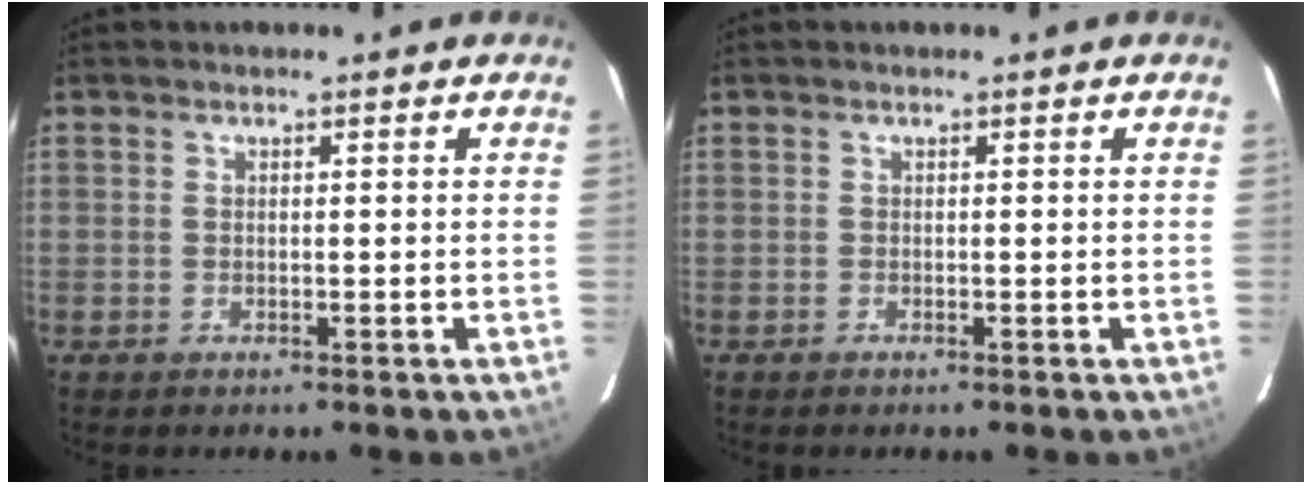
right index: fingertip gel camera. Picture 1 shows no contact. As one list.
[{"total": 0.0}]